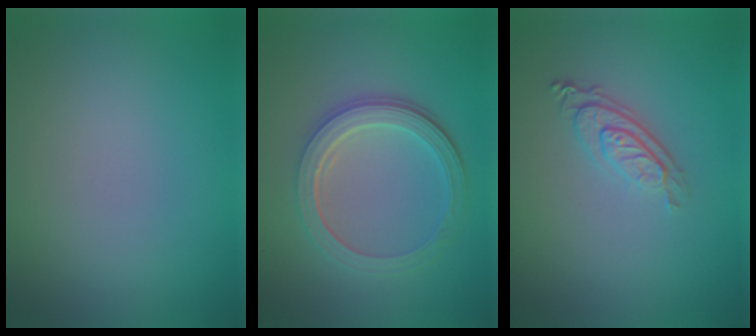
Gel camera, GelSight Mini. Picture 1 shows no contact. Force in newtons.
{"total": 5.0, "press": 3.8, "slide": 3.2}
{"total": 2.9, "press": 2.0, "slide": 2.0}